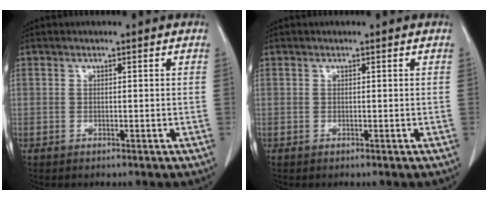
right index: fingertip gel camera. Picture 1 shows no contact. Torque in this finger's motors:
{"motor_torque": [0.00, 0.00, 0.00, 0.00]}